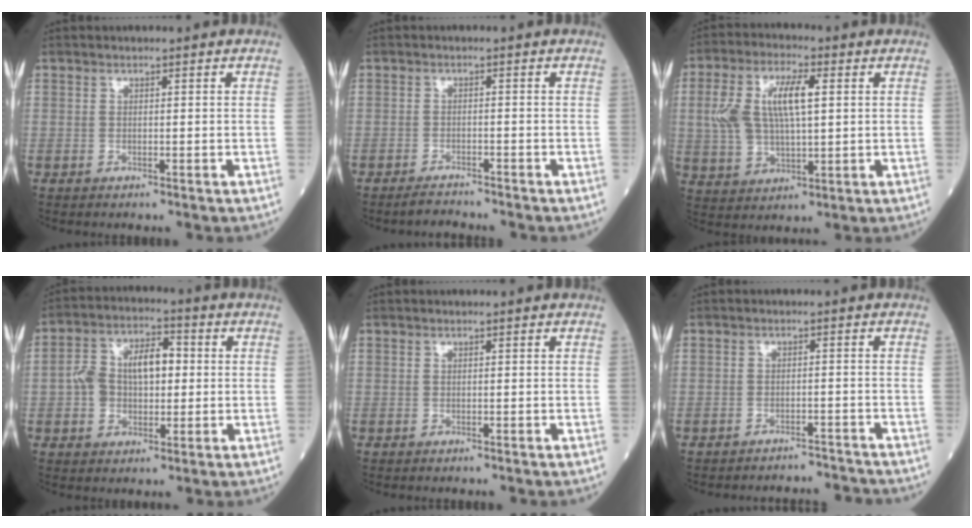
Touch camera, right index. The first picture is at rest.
{"total": 2.2, "force": [-2.2, 0.1, 0.2], "torque": [-0.009, -0.009, -0.037]}
{"total": 10.9, "force": [2.2, 4.1, 9.9], "torque": [-0.214, 0.020, 0.046]}
{"total": 9.5, "force": [0.3, 5.4, 7.8], "torque": [-0.145, 0.033, 0.009]}
{"total": 0.0}
{"total": 4.8, "force": [-4.6, 0.5, -1.2], "torque": [0.024, 0.013, -0.060]}